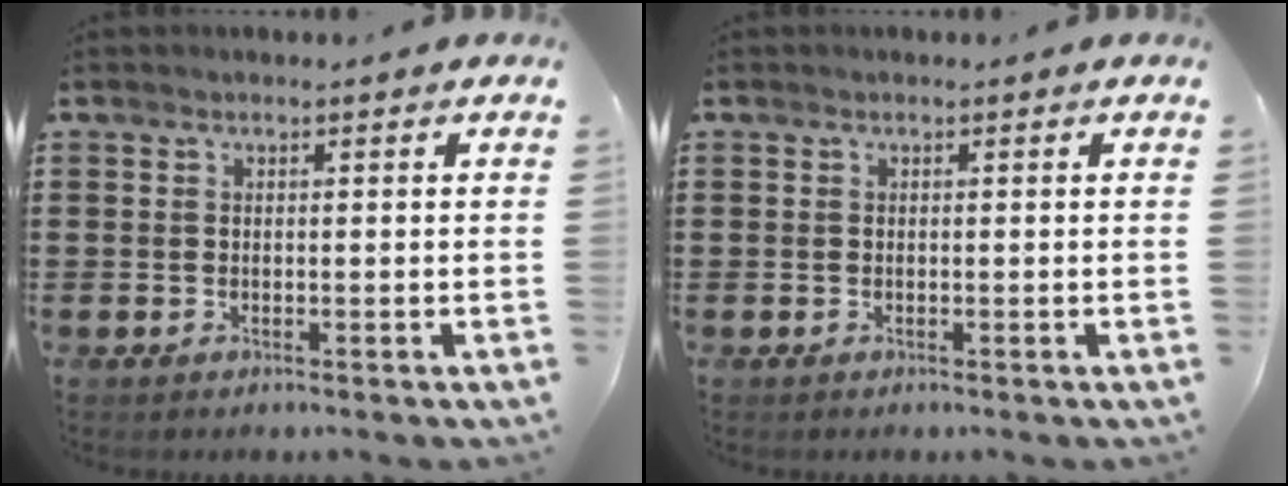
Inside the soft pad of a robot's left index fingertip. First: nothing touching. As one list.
[{"total": 0.0}]